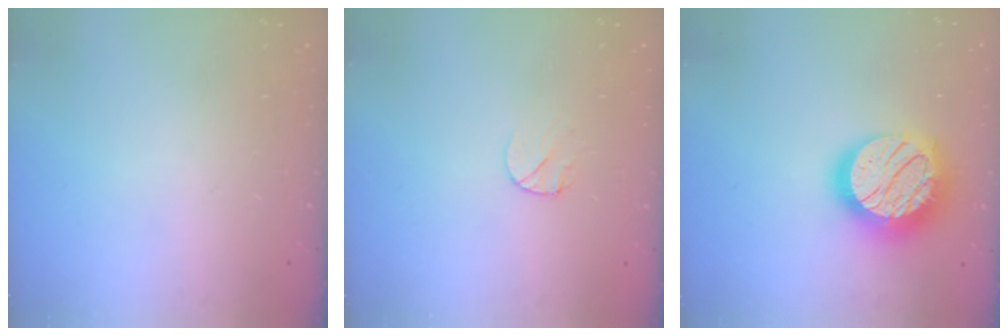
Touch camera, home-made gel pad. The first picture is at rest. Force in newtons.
{"total": 4.7, "press": 4.6, "slide": 0.5}
{"total": 20.5, "press": 20.5, "slide": 1.2}